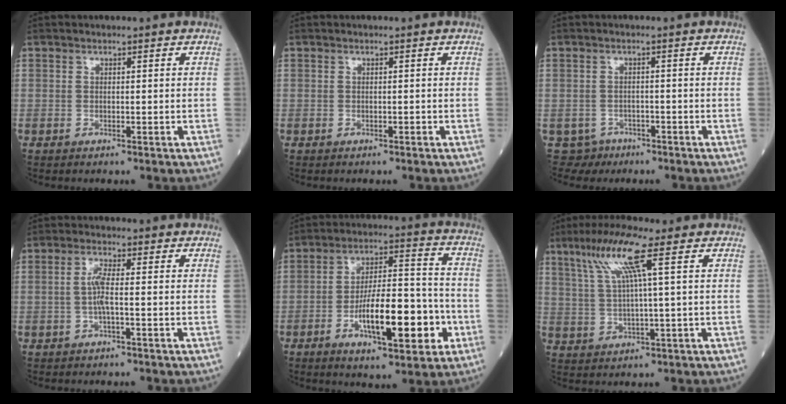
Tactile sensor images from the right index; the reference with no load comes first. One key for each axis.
{"total": 0.0}
{"total": 3.3, "fx": -2.1, "fy": 2.4, "fz": -0.4, "tx": 0.004, "ty": 0.004, "tz": -0.033}
{"total": 2.9, "fx": -0.5, "fy": 0.1, "fz": 2.8, "tx": -0.063, "ty": 0.000, "tz": -0.011}
{"total": 15.1, "fx": -5.3, "fy": 4.3, "fz": 13.5, "tx": -0.226, "ty": 0.014, "tz": -0.079}
{"total": 8.6, "fx": 4.0, "fy": -0.7, "fz": 7.6, "tx": -0.158, "ty": 0.013, "tz": 0.081}